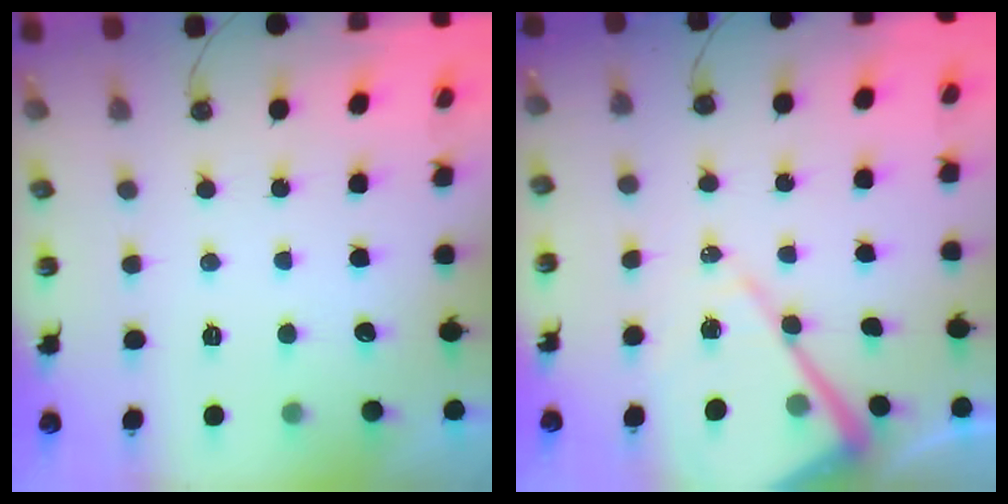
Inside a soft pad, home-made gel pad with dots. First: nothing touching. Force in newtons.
{"total": 11.9, "press": 11.8, "slide": 1.0}